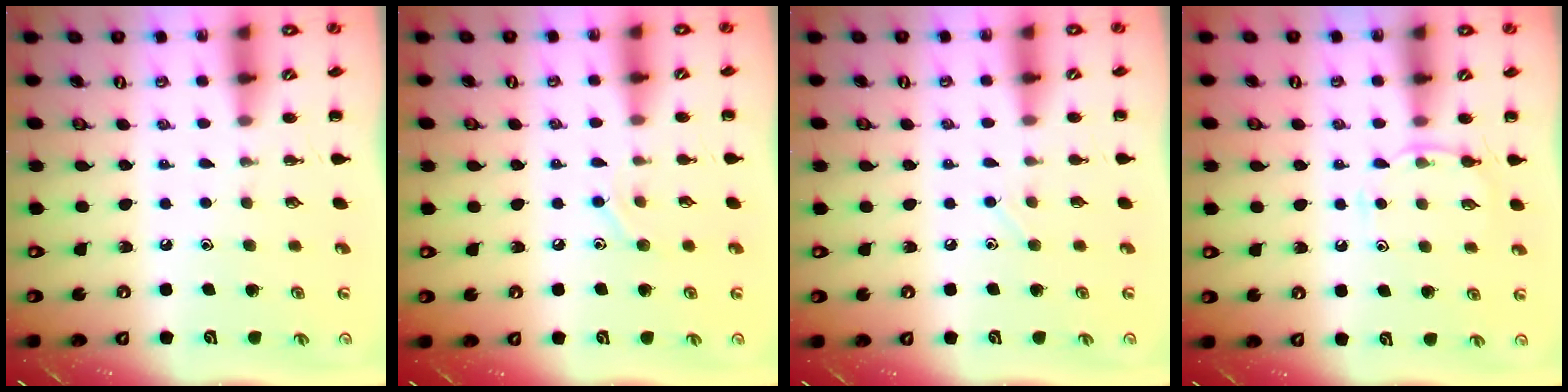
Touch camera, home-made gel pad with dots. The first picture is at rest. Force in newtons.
{"total": 7.8, "press": 7.6, "slide": 1.6}
{"total": 4.0, "press": 3.8, "slide": 1.2}
{"total": 7.0, "press": 6.7, "slide": 1.8}